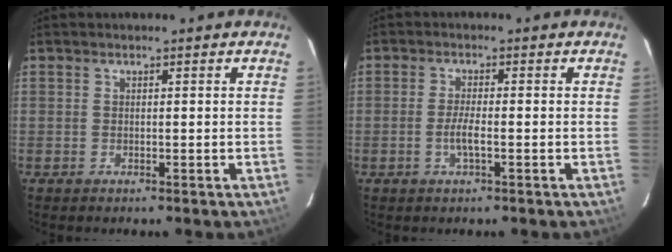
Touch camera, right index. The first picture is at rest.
{"total": 2.9, "force": [-1.0, 0.2, 2.7], "torque": [-0.053, -0.004, -0.020]}